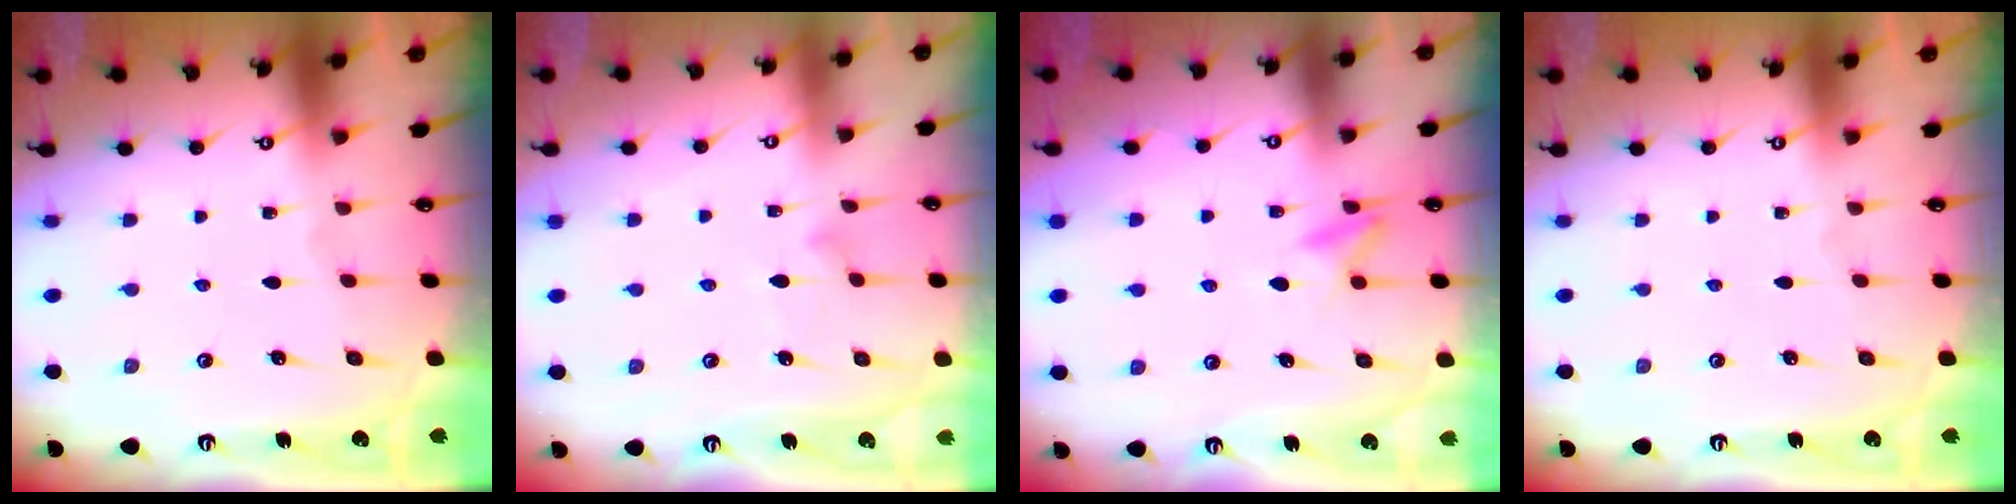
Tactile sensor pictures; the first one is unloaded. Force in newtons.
{"total": 8.1, "press": 8.0, "slide": 0.4}
{"total": 8.6, "press": 8.5, "slide": 1.0}
{"total": 0.0}